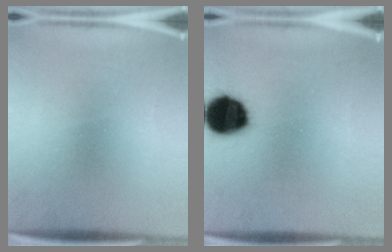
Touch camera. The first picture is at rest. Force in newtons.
{"total": 14.2}